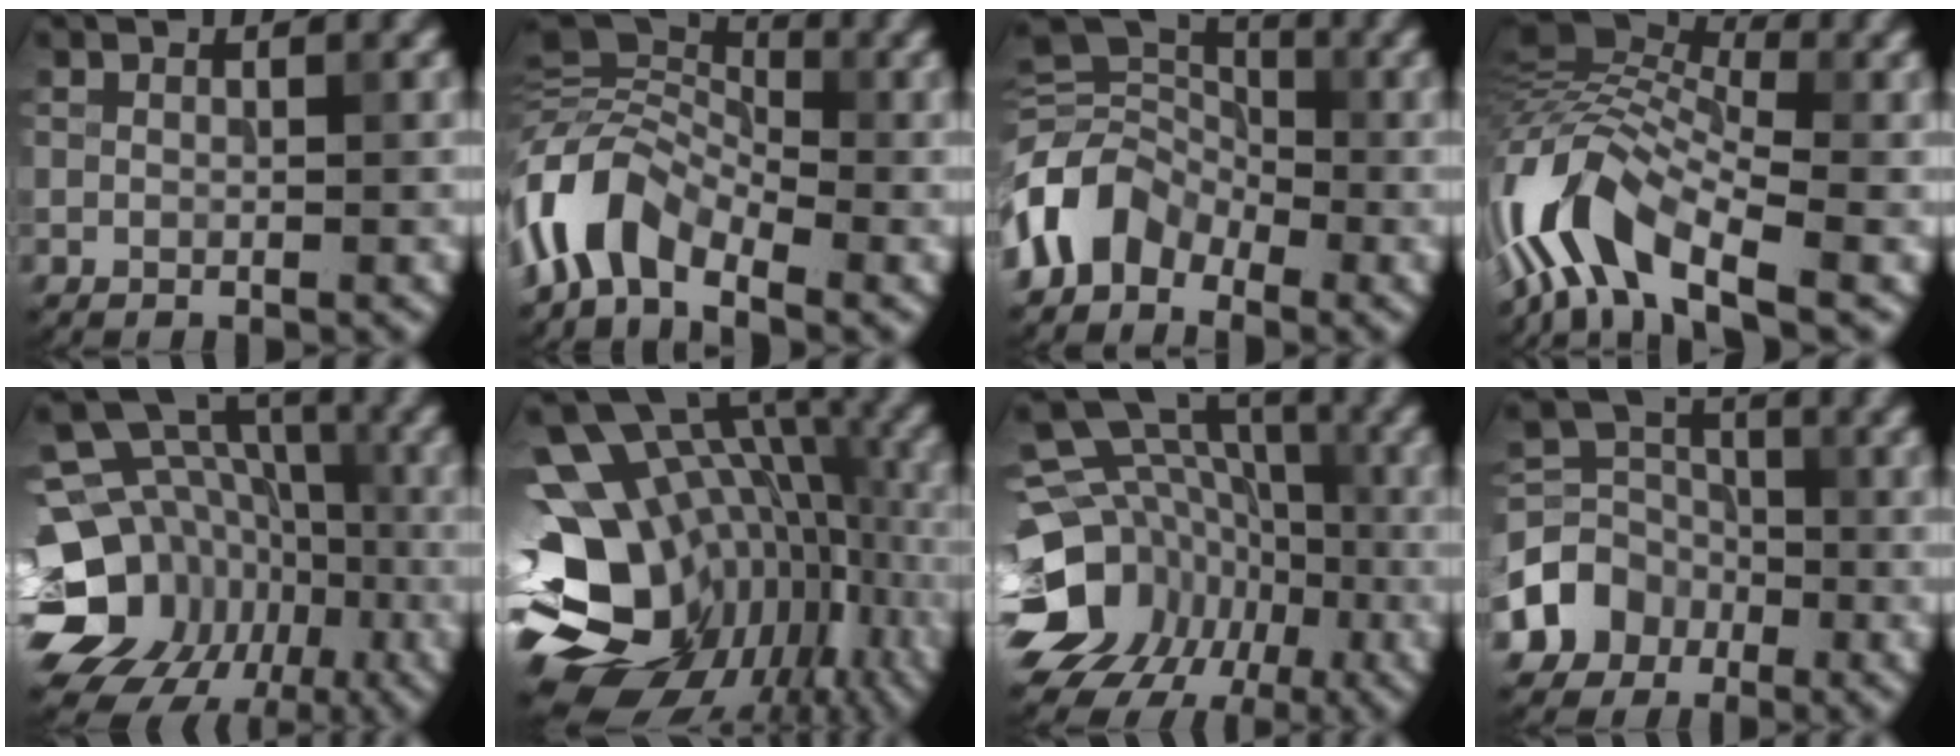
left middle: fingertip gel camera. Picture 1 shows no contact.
{"total": 7.0, "force": [-3.6, 3.9, 4.6], "torque": [-0.084, 0.010, -0.089]}
{"total": 5.6, "force": [-2.7, 4.1, 2.7], "torque": [-0.047, 0.005, -0.073]}
{"total": 10.4, "force": [-4.3, 4.6, 8.3], "torque": [-0.157, 0.020, -0.098]}
{"total": 15.9, "force": [-5.3, 13.3, 7.0], "torque": [-0.153, -0.005, -0.078]}
{"total": 18.8, "force": [-4.8, 13.5, 12.1], "torque": [-0.211, 0.000, -0.036]}
{"total": 10.7, "force": [-2.4, 9.0, 5.3], "torque": [-0.103, -0.005, -0.049]}
{"total": 4.9, "force": [-2.2, 4.1, 1.4], "torque": [-0.021, 0.005, -0.055]}